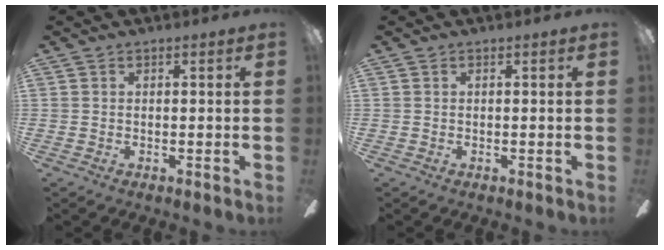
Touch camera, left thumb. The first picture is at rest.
{"total": 0.0}